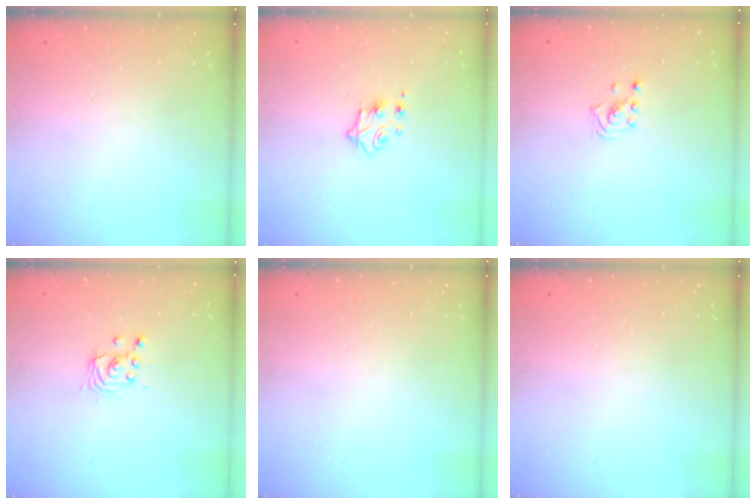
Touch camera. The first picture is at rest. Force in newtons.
{"total": 4.5, "press": 4.4, "slide": 0.9}
{"total": 1.4, "press": 1.4, "slide": 0.1}
{"total": 2.9, "press": 2.9, "slide": 0.2}
{"total": 0.0}
{"total": 0.0}